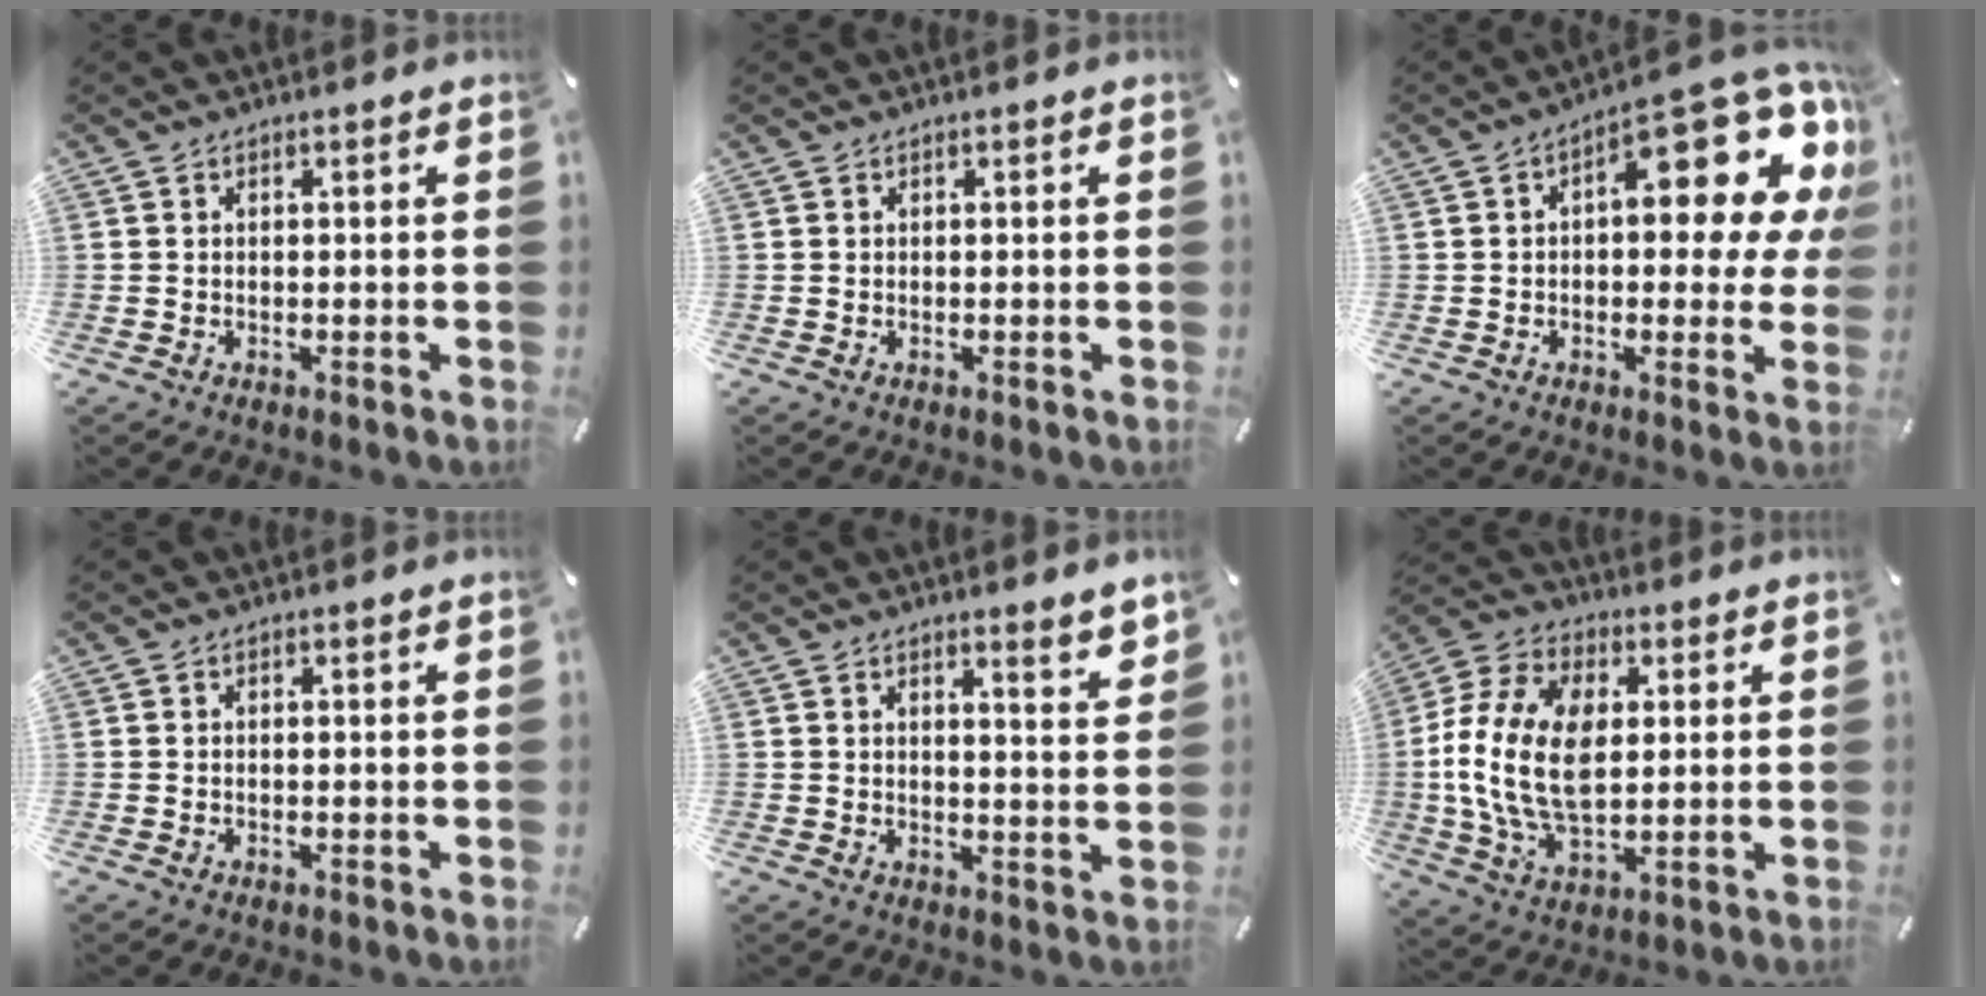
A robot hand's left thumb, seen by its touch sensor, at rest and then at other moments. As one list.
[{"total": 0.0}, {"total": 16.2, "force": [7.5, 6.8, 12.6], "torque": [-0.150, -0.079, 0.118]}, {"total": 0.0}, {"total": 4.3, "force": [3.5, 0.4, 2.6], "torque": [-0.033, -0.031, 0.056]}, {"total": 18.5, "force": [0.8, 12.1, 13.9], "torque": [-0.316, 0.008, 0.014]}]